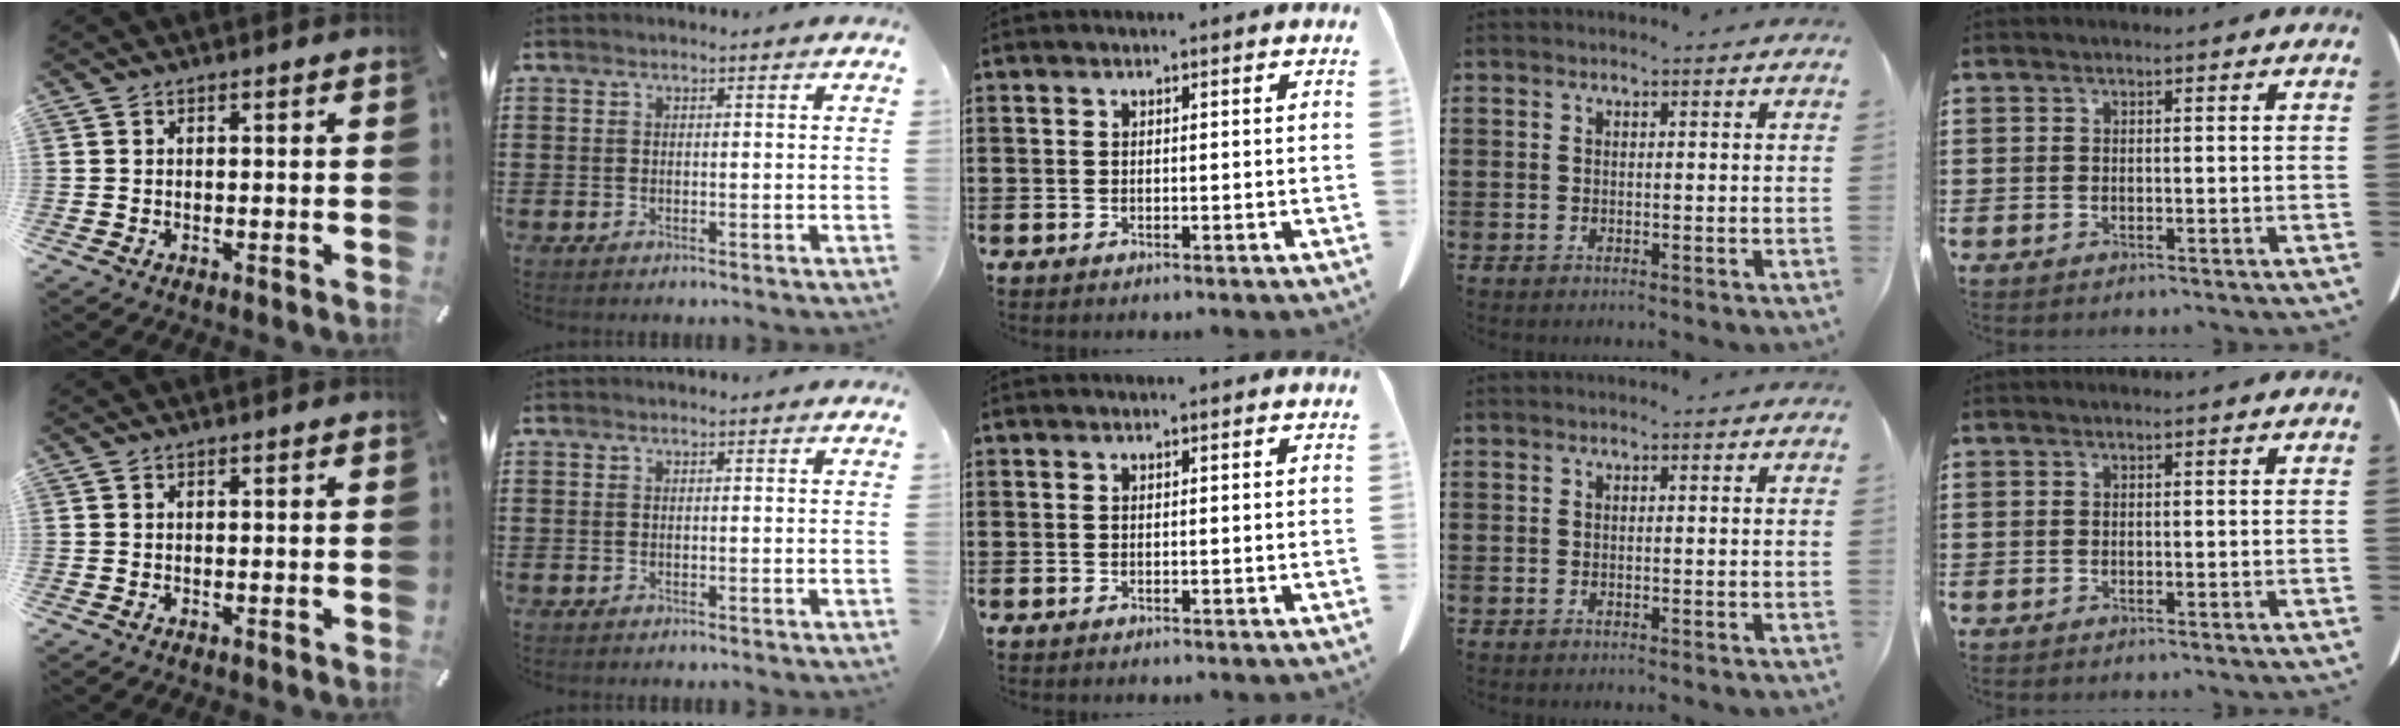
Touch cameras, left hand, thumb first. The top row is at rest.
{}